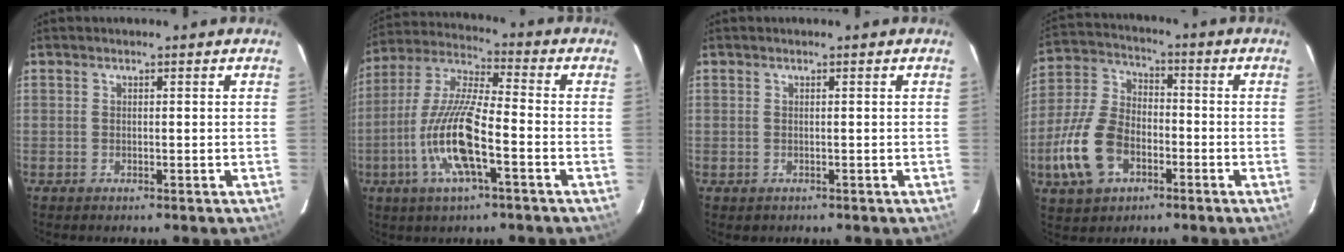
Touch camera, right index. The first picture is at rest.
{"total": 14.3, "force": [-5.0, 2.8, 13.1], "torque": [-0.274, -0.007, -0.101]}
{"total": 0.0}
{"total": 14.0, "force": [-5.5, 9.1, 9.2], "torque": [-0.216, 0.009, -0.099]}